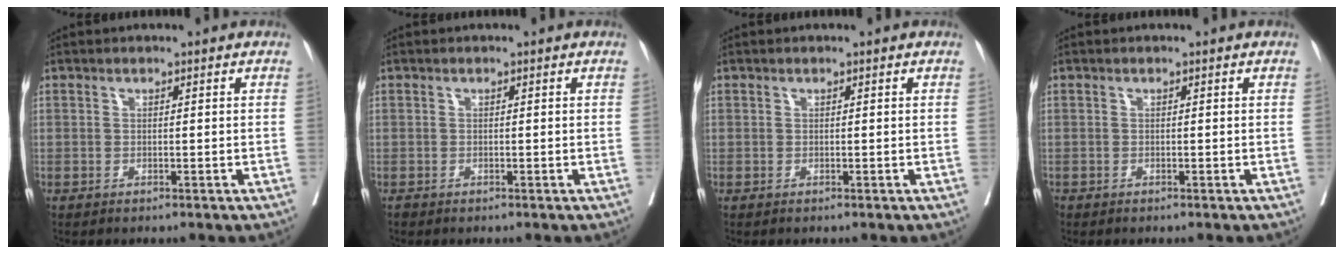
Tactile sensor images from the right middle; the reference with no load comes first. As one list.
[{"total": 0.0}, {"total": 0.0}, {"total": 0.0}]